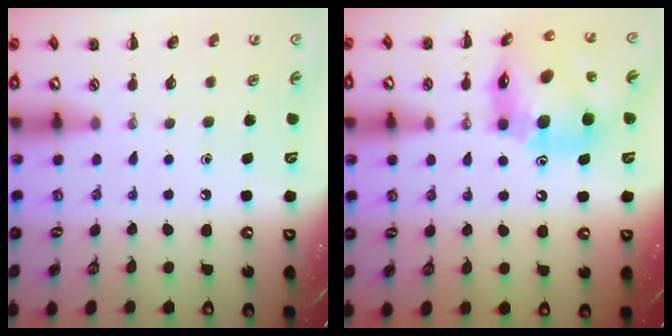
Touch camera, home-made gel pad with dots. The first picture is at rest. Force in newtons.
{"total": 16.7, "press": 16.1, "slide": 4.8}